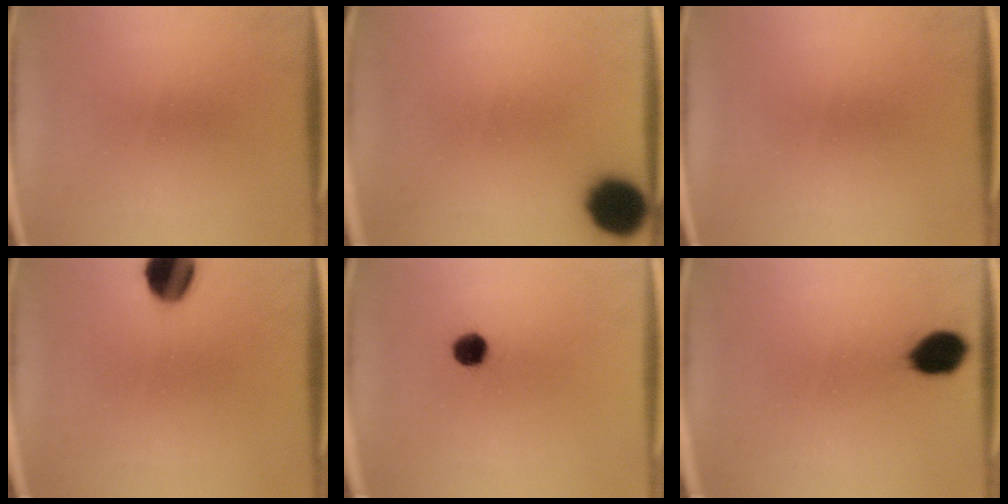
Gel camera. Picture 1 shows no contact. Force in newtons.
{"total": 6.1}
{"total": 0.0}
{"total": 9.8}
{"total": 4.3}
{"total": 7.5}